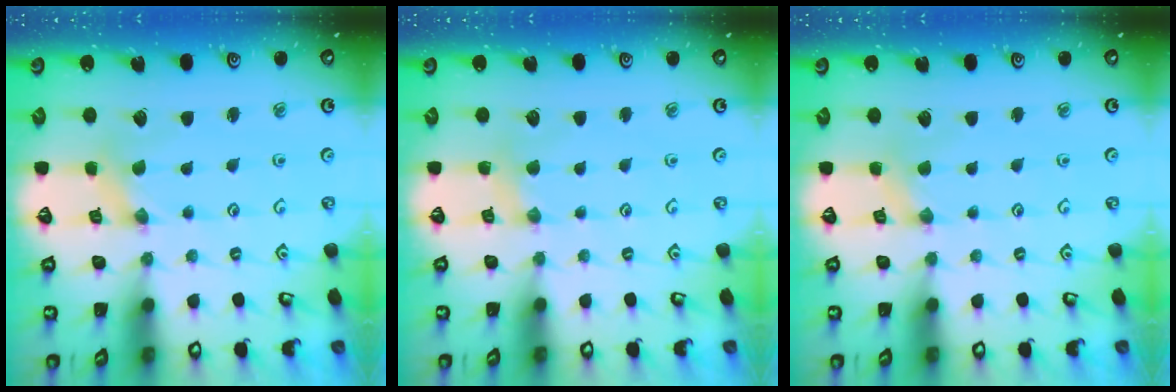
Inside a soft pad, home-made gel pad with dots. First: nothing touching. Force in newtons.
{"total": 3.4, "press": 3.4, "slide": 0.6}
{"total": 1.8, "press": 1.8, "slide": 0.3}